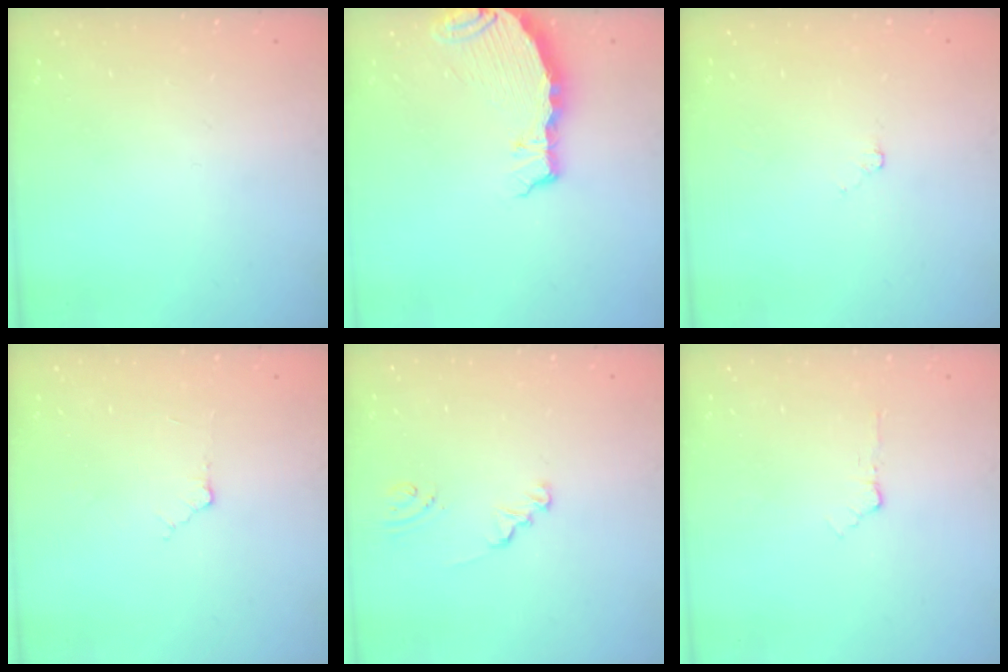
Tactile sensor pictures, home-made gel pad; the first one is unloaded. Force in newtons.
{"total": 5.4, "press": 5.4, "slide": 0.5}
{"total": 1.3, "press": 1.3, "slide": 0.3}
{"total": 3.0, "press": 3.0, "slide": 0.4}
{"total": 1.3, "press": 1.3, "slide": 0.1}
{"total": 4.5, "press": 4.5, "slide": 0.6}